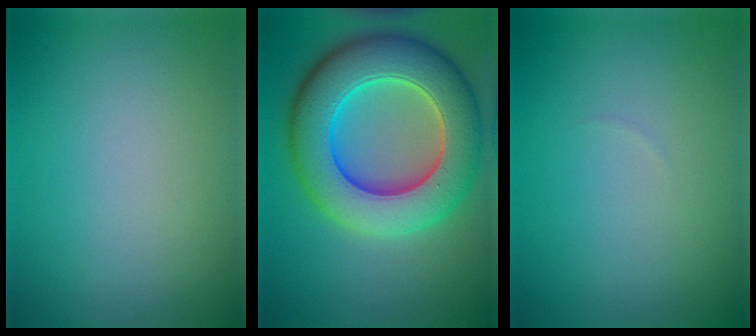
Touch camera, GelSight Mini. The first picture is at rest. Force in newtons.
{"total": 11.4, "press": 11.4, "slide": 0.6}
{"total": 0.0}